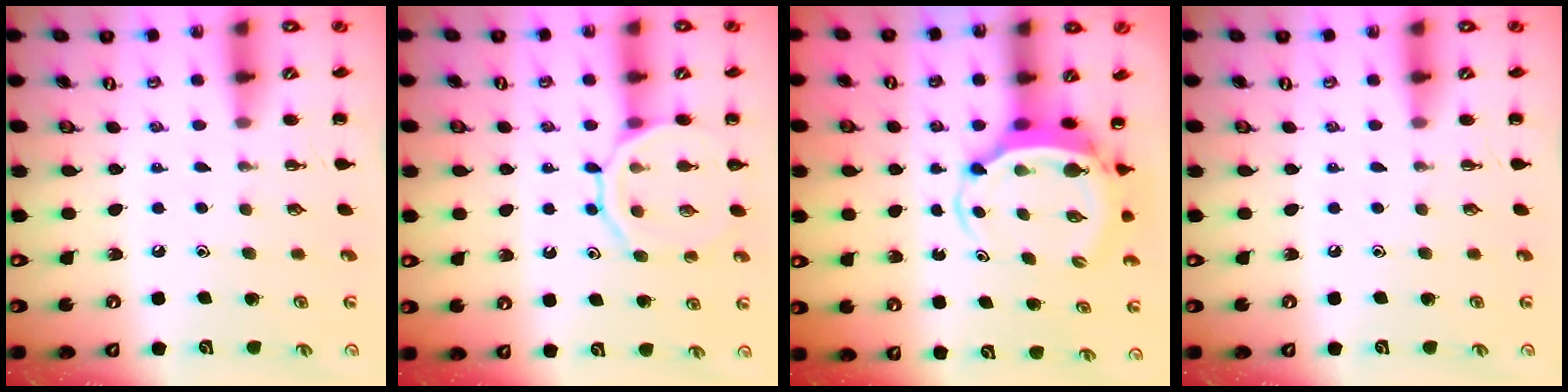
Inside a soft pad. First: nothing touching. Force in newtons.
{"total": 12.1, "press": 12.0, "slide": 1.3}
{"total": 5.1, "press": 5.0, "slide": 1.0}
{"total": 0.0}